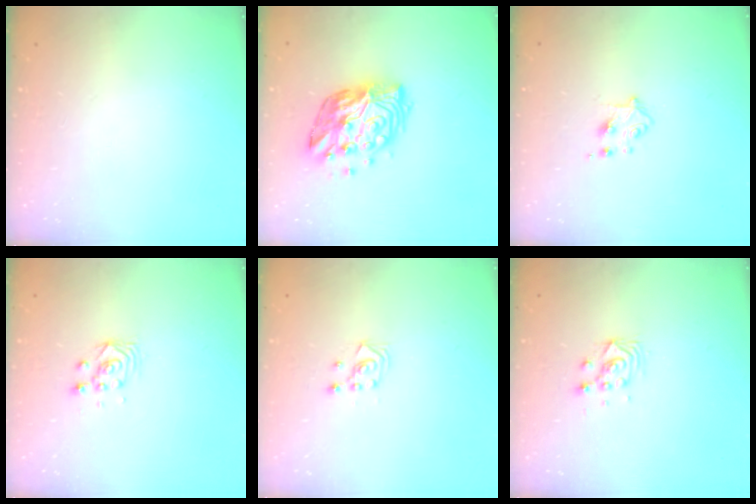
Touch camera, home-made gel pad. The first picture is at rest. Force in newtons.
{"total": 14.2, "press": 14.2, "slide": 1.3}
{"total": 4.8, "press": 4.8, "slide": 0.6}
{"total": 3.0, "press": 2.9, "slide": 0.3}
{"total": 2.9, "press": 2.9, "slide": 0.3}
{"total": 4.8, "press": 4.8, "slide": 0.3}